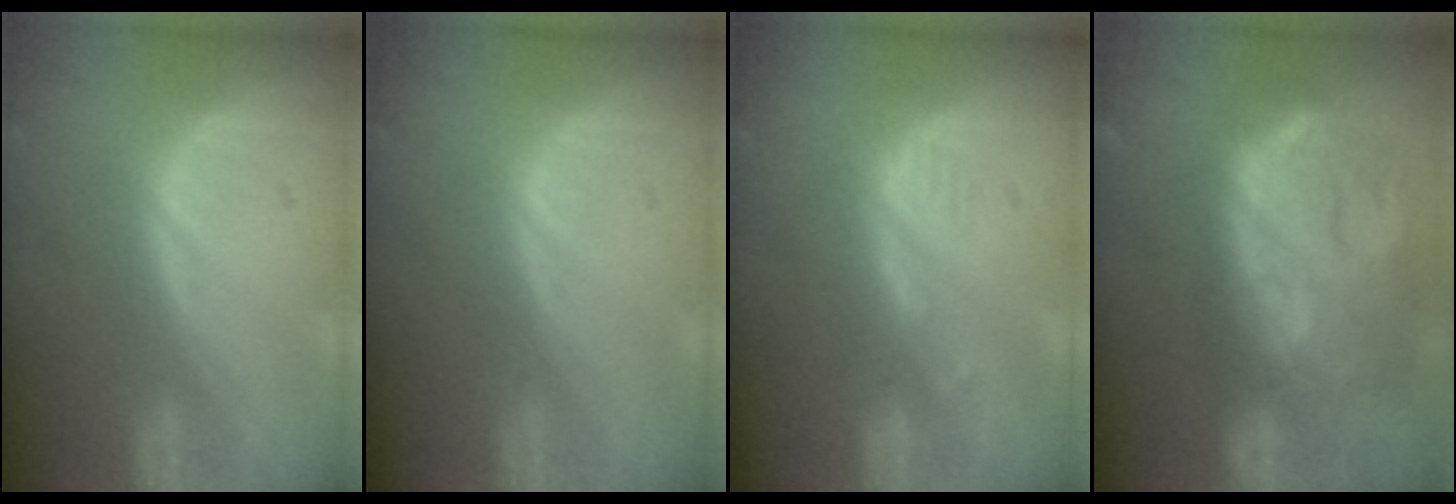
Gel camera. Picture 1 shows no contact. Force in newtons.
{"total": 0.0}
{"total": 2.0, "press": 2.0, "slide": 0.3}
{"total": 14.9, "press": 12.0, "slide": 8.9}